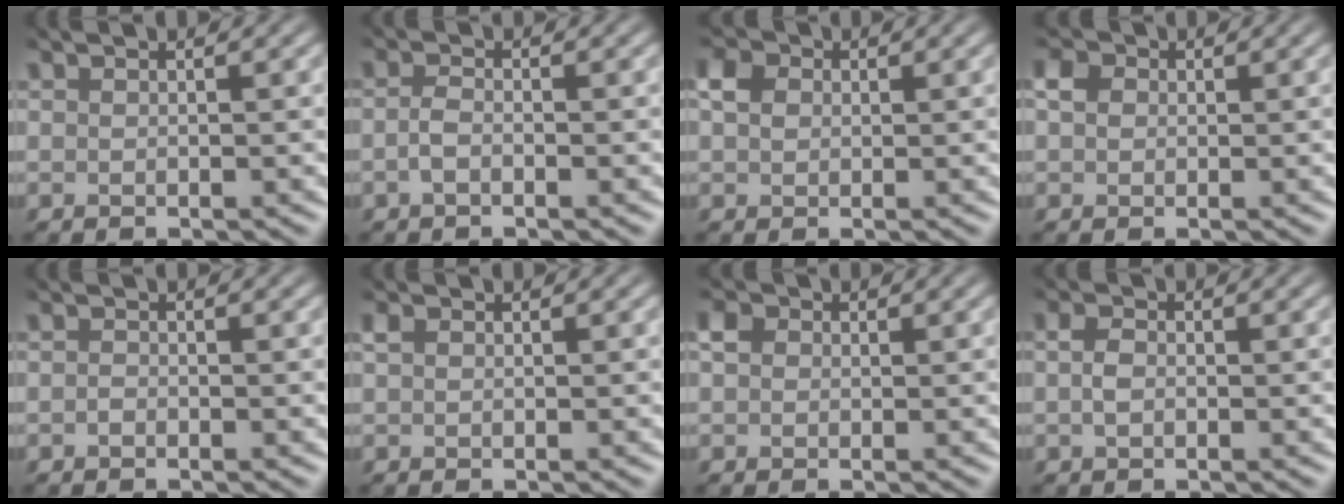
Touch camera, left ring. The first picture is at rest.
{"total": 1.4, "force": [-1.4, 0.1, 0.1], "torque": [-0.014, 0.004, -0.024]}
{"total": 1.5, "force": [-0.1, 1.5, 0.0], "torque": [-0.013, 0.007, -0.002]}
{"total": 1.3, "force": [-0.3, 1.2, -0.3], "torque": [-0.007, 0.007, -0.005]}
{"total": 1.2, "force": [-1.1, -0.2, -0.5], "torque": [0.001, 0.004, -0.015]}
{"total": 0.0}
{"total": 1.2, "force": [-0.4, 1.0, -0.4], "torque": [-0.002, 0.006, -0.007]}
{"total": 1.2, "force": [-1.0, 0.6, 0.2], "torque": [-0.018, 0.003, -0.013]}